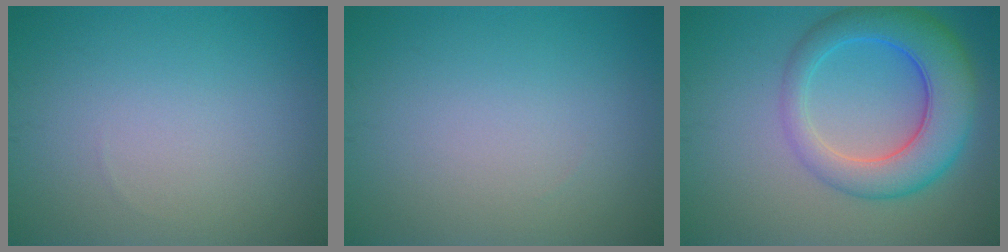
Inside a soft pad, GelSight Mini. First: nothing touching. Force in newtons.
{"total": 0.0}
{"total": 7.5, "press": 7.5, "slide": 0.2}